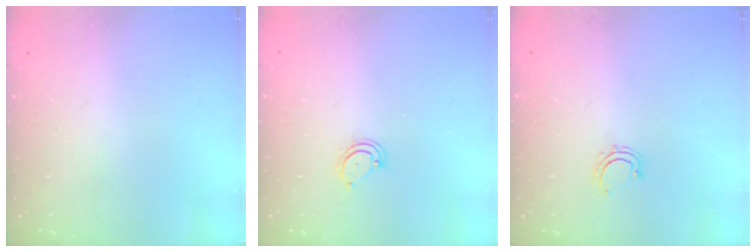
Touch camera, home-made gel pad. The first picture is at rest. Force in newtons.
{"total": 3.5, "press": 3.5, "slide": 0.3}
{"total": 4.2, "press": 4.1, "slide": 0.9}